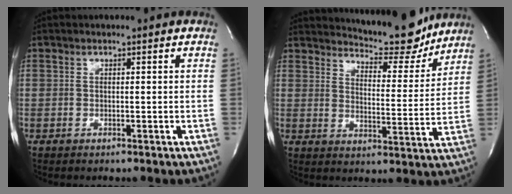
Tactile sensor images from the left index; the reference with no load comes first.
{"total": 11.5, "force": [11.0, 1.9, 2.8], "torque": [-0.037, -0.033, 0.146]}